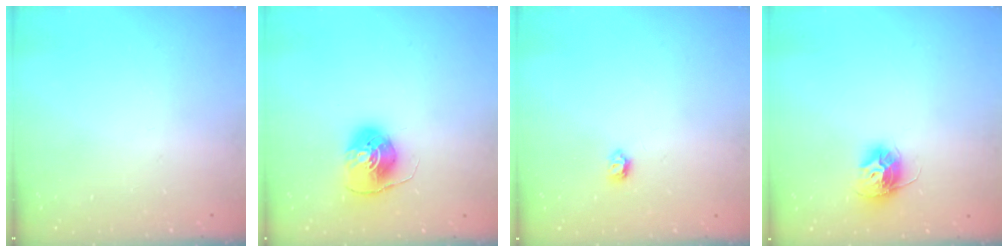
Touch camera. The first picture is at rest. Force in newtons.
{"total": 8.3, "press": 8.3, "slide": 0.4}
{"total": 3.9, "press": 3.9, "slide": 0.6}
{"total": 10.3, "press": 10.3, "slide": 0.4}